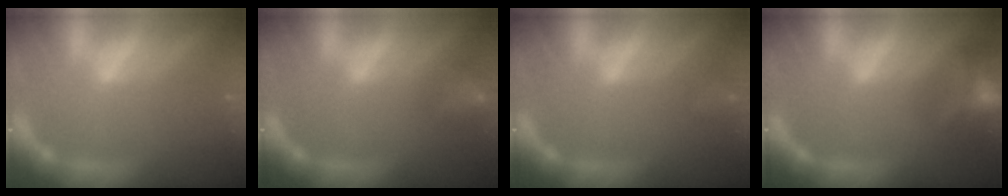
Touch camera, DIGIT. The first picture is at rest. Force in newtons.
{"total": 4.5}
{"total": 2.4}
{"total": 9.0}